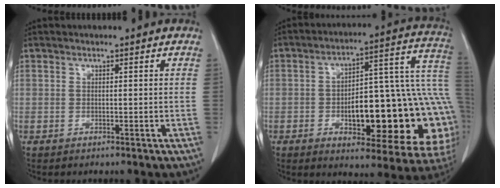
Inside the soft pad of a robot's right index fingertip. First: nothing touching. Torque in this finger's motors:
{"motor_torque": [1.81, -0.33, 1.05, 0.20]}